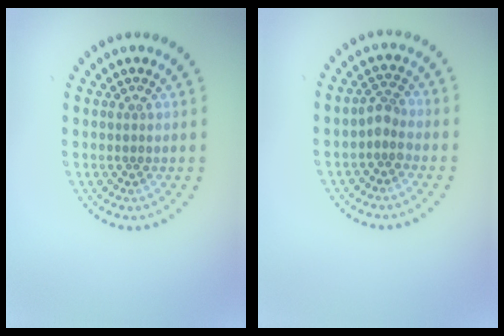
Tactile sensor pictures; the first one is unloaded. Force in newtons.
{"total": 1.8, "press": 1.4, "slide": 1.1}